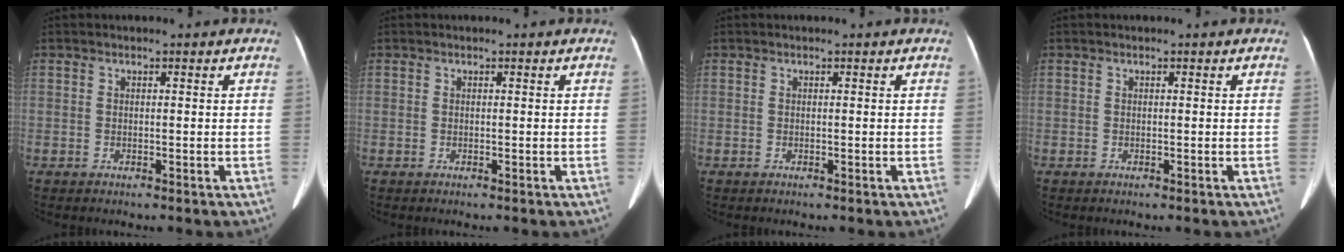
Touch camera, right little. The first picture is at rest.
{"total": 0.0}
{"total": 0.0}
{"total": 0.0}